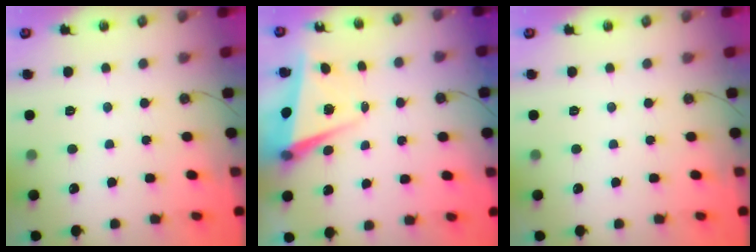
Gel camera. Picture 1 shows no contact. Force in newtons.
{"total": 5.4, "press": 5.2, "slide": 1.4}
{"total": 0.0}